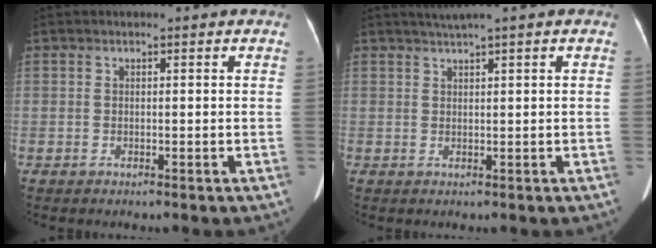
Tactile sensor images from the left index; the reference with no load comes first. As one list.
[{"total": 1.8, "force": [1.4, -0.5, 1.1], "torque": [-0.021, 0.008, 0.030]}]